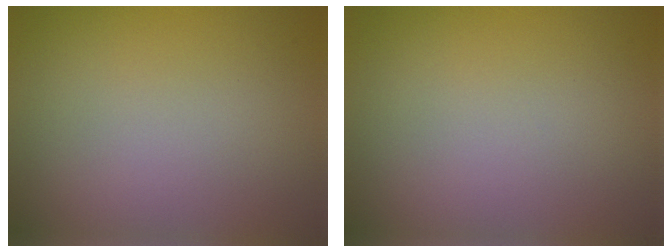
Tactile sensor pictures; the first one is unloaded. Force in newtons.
{"total": 0.0}